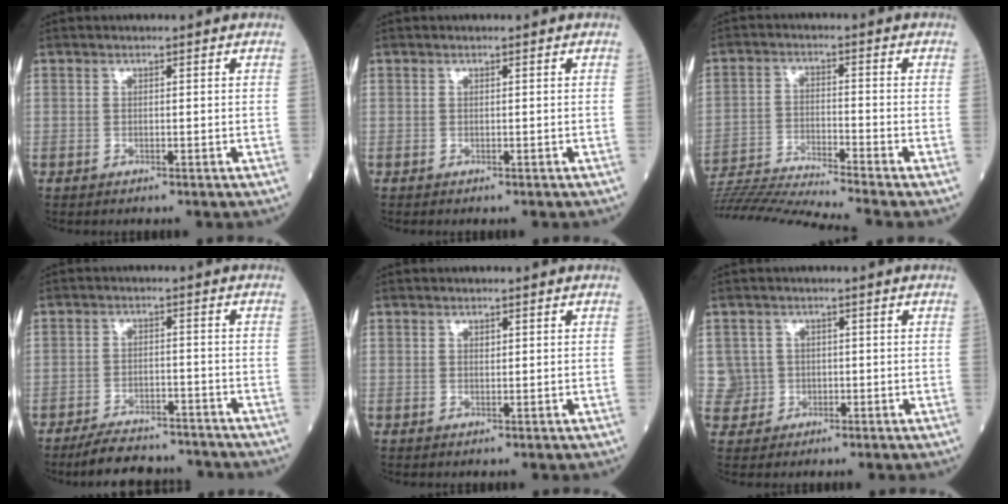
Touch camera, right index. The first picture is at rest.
{"total": 0.0}
{"total": 15.0, "force": [-13.7, -3.3, 4.9], "torque": [-0.067, -0.014, -0.232]}
{"total": 10.3, "force": [-9.5, 2.5, 3.1], "torque": [-0.046, 0.006, -0.139]}
{"total": 0.5, "force": [0.2, 0.3, 0.4], "torque": [-0.007, -0.001, 0.003]}
{"total": 3.4, "force": [0.0, 3.3, -0.6], "torque": [0.022, 0.010, -0.001]}